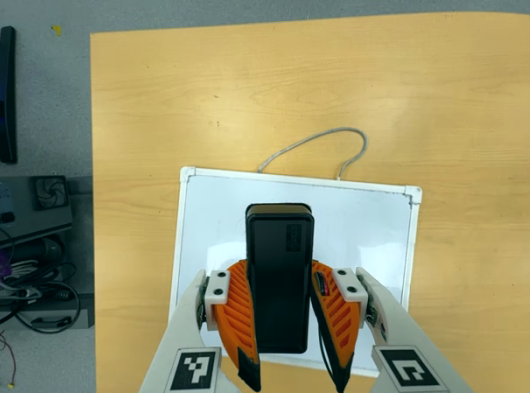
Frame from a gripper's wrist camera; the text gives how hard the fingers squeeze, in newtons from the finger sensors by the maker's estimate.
{"total": 7.6, "left": 6.3, "right": 8.9}